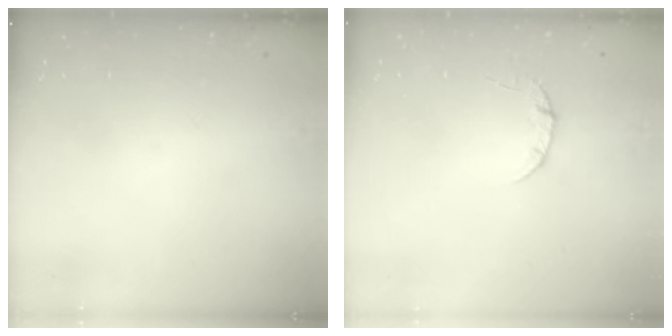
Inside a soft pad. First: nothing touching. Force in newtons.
{"total": 3.4, "press": 3.4, "slide": 0.4}